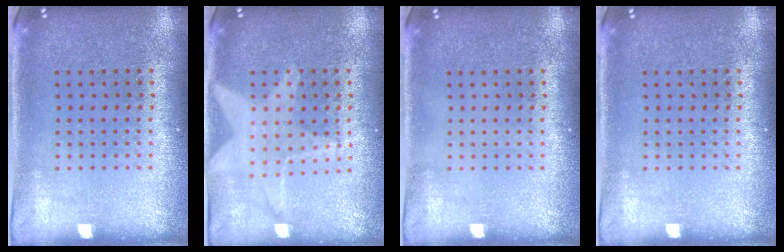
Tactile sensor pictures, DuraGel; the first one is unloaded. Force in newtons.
{"total": 1.2, "press": 1.2, "slide": 0.2}
{"total": 0.0}
{"total": 0.0}